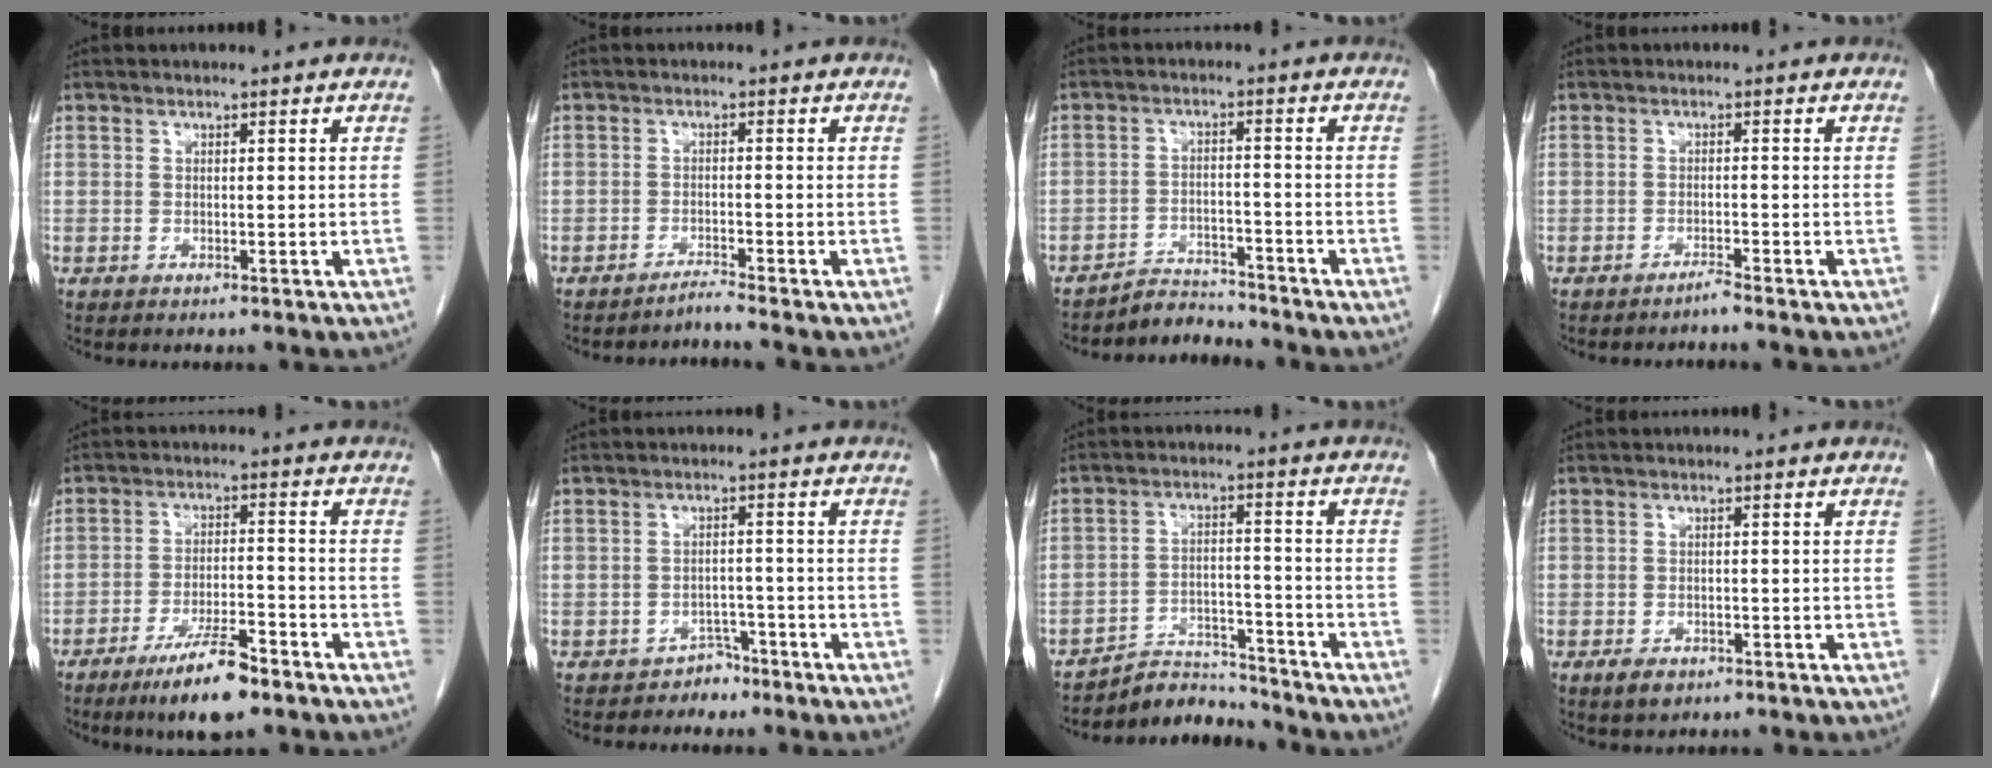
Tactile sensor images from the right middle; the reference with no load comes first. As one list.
[{"total": 1.9, "force": [-1.7, -0.9, -0.1], "torque": [0.007, -0.007, -0.028]}, {"total": 4.2, "force": [-4.1, 0.2, -1.0], "torque": [0.020, -0.001, -0.066]}, {"total": 1.2, "force": [-1.1, -0.3, 0.2], "torque": [0.000, 0.000, -0.018]}, {"total": 8.8, "force": [-6.1, 1.4, 6.2], "torque": [-0.111, -0.013, -0.102]}, {"total": 2.8, "force": [-2.2, 1.7, -0.1], "torque": [-0.001, 0.009, -0.030]}, {"total": 6.3, "force": [-6.2, 0.6, -1.0], "torque": [0.017, 0.016, -0.102]}, {"total": 2.3, "force": [-1.4, 1.3, 1.3], "torque": [-0.028, -0.001, -0.015]}]